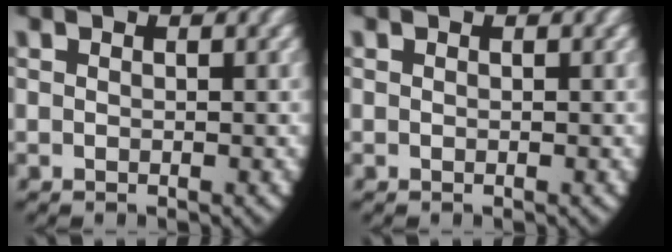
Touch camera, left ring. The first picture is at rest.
{"total": 0.0}